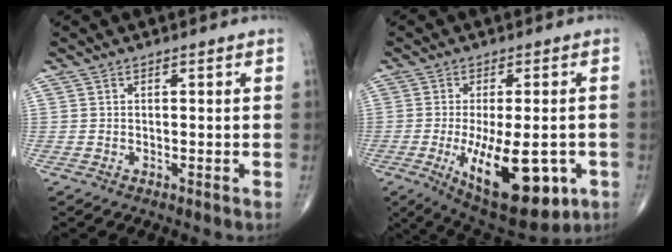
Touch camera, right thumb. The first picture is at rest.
{"total": 17.7, "force": [-5.4, 7.2, 15.3], "torque": [-0.224, -0.017, -0.061]}